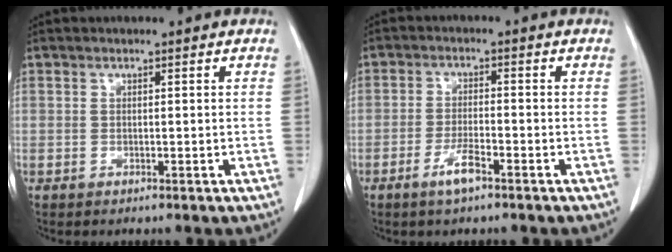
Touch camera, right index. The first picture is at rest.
{"total": 4.0, "force": [-2.5, 0.5, 3.0], "torque": [-0.062, -0.002, -0.046]}